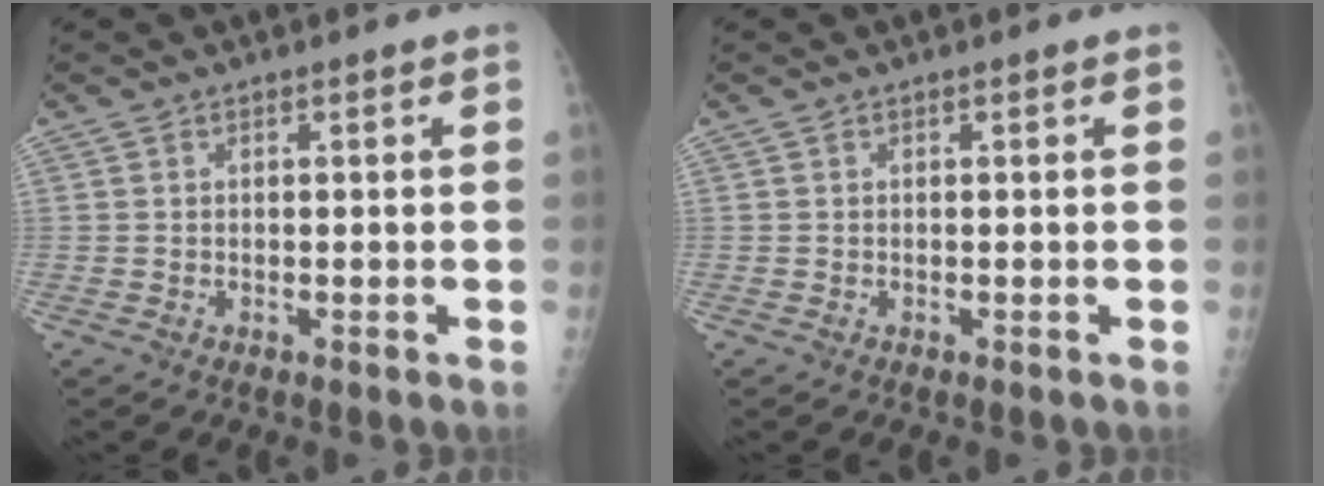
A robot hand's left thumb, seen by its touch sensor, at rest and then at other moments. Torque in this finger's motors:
{"motor_torque": [0.00, 0.00, -0.02, -0.02, 0.00]}